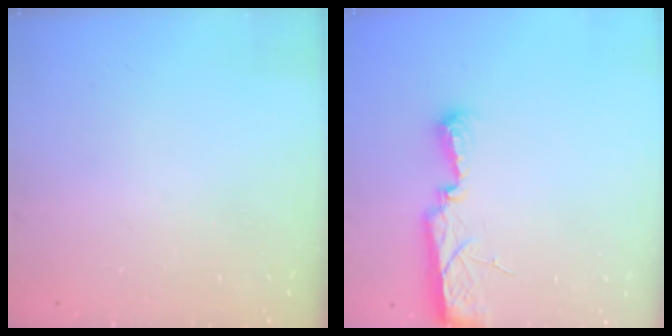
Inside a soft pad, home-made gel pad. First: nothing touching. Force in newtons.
{"total": 7.8, "press": 7.7, "slide": 1.2}